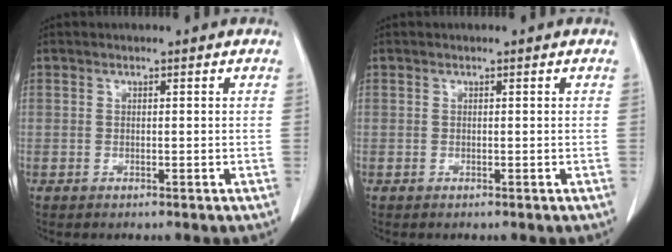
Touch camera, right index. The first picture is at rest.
{"total": 0.0}